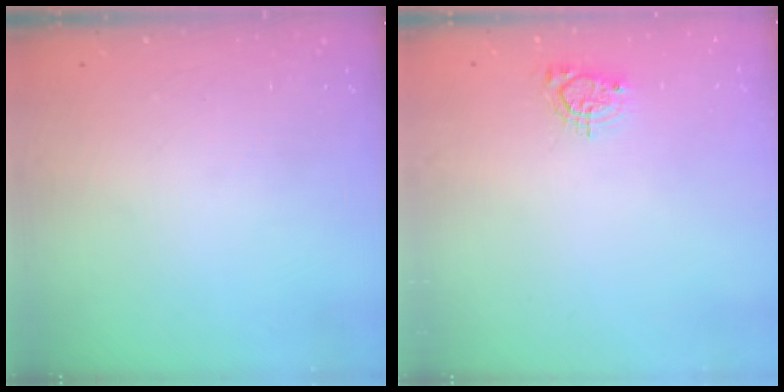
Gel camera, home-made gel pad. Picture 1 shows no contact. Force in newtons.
{"total": 4.3, "press": 4.2, "slide": 0.4}